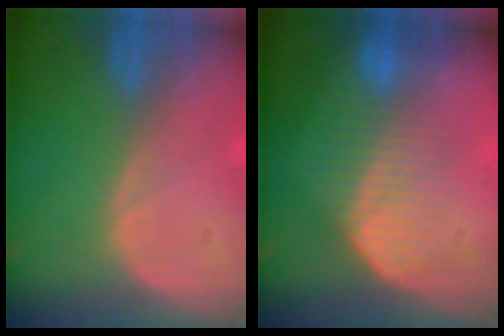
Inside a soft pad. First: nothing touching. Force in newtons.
{"total": 6.8, "press": 6.6, "slide": 1.4}